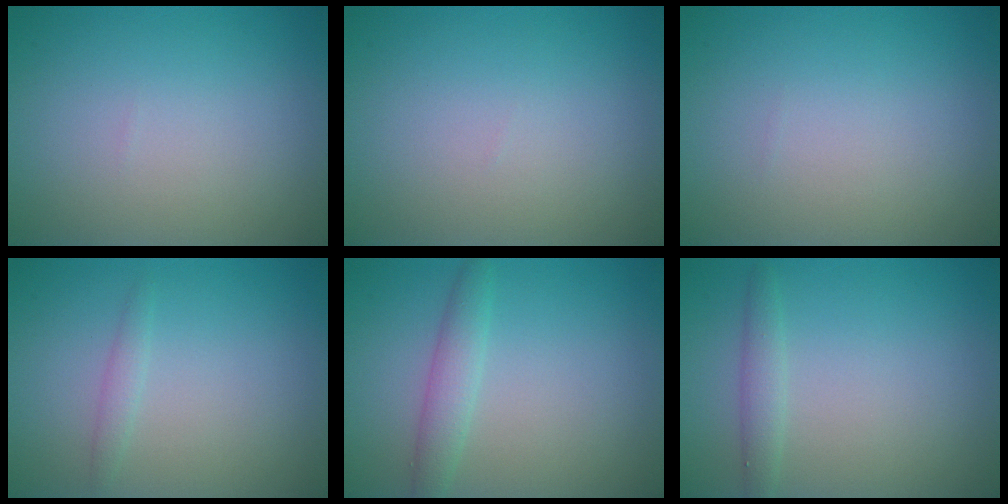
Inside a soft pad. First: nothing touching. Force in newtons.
{"total": 0.0}
{"total": 0.0}
{"total": 1.0, "press": 1.0, "slide": 0.1}
{"total": 2.3, "press": 2.3, "slide": 0.0}
{"total": 1.5, "press": 1.5, "slide": 0.0}